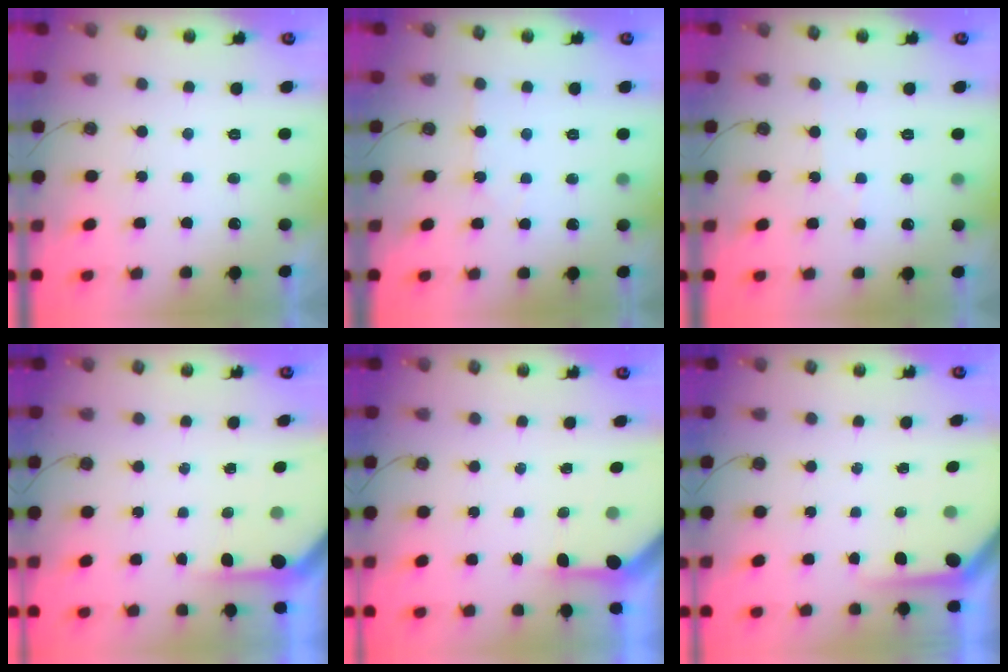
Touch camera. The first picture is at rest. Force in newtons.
{"total": 3.2, "press": 3.2, "slide": 0.5}
{"total": 3.5, "press": 3.5, "slide": 0.6}
{"total": 3.7, "press": 3.7, "slide": 0.2}
{"total": 3.2, "press": 3.2, "slide": 0.3}
{"total": 4.8, "press": 4.7, "slide": 0.5}